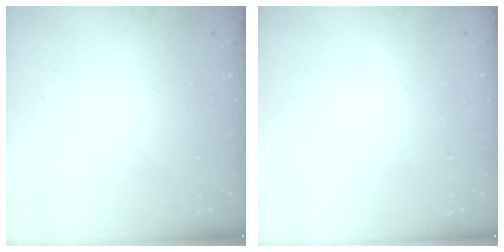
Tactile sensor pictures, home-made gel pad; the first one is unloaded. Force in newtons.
{"total": 0.0}